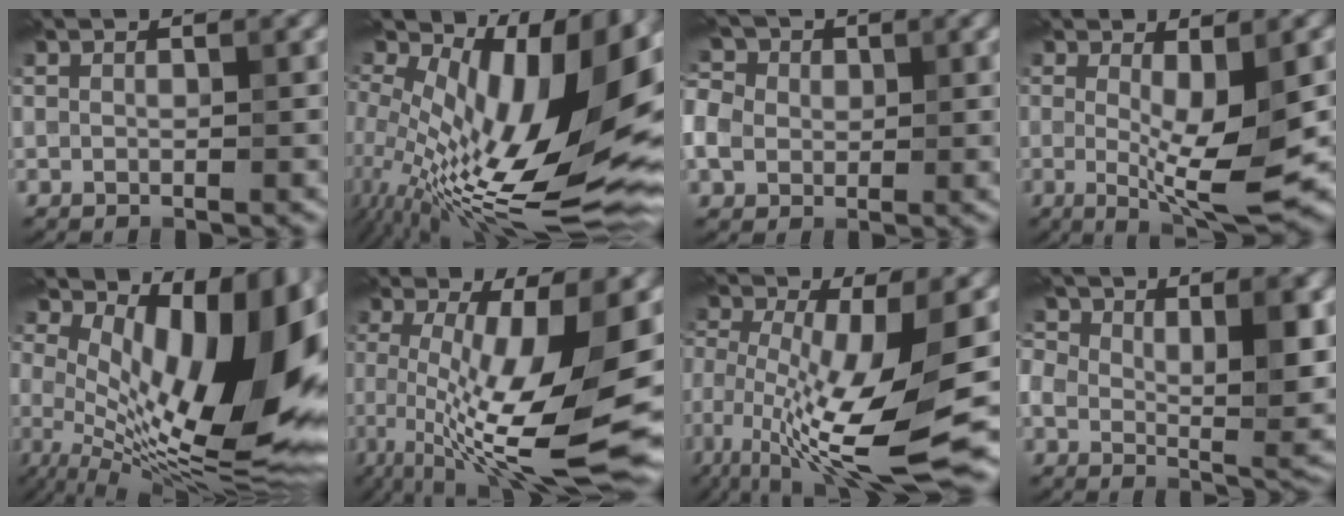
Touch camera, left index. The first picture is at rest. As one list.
[{"total": 16.8, "force": [1.5, 8.0, 14.8], "torque": [-0.250, 0.002, 0.029]}, {"total": 6.1, "force": [0.7, 5.0, 3.5], "torque": [-0.083, 0.031, -0.002]}, {"total": 6.5, "force": [-0.5, 1.2, 6.3], "torque": [-0.106, -0.016, -0.004]}, {"total": 15.3, "force": [1.6, 6.9, 13.5], "torque": [-0.191, -0.009, 0.025]}, {"total": 12.7, "force": [-2.1, 2.9, 12.2], "torque": [-0.208, -0.020, -0.033]}, {"total": 11.8, "force": [-4.1, 3.4, 10.5], "torque": [-0.210, -0.022, -0.076]}, {"total": 9.0, "force": [1.5, 4.9, 7.4], "torque": [-0.125, -0.013, 0.029]}]